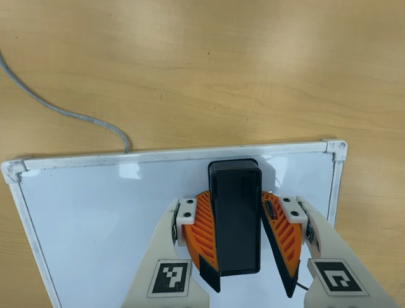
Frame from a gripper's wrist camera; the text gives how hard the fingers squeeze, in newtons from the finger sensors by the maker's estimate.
{"total": 11.5, "left": 13.1, "right": 9.8}